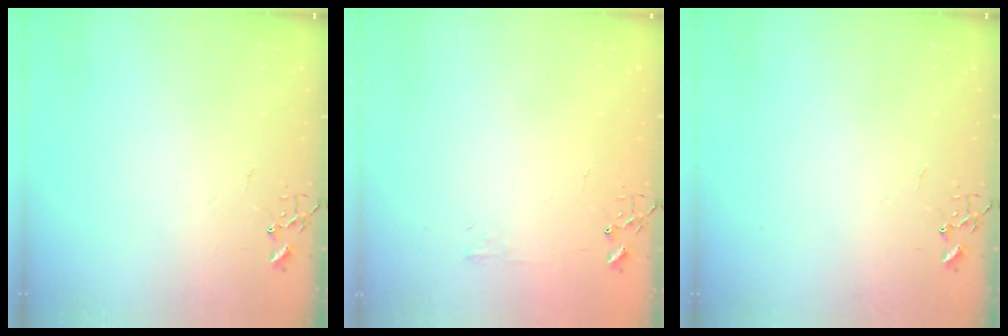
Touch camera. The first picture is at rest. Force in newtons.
{"total": 4.8, "press": 4.7, "slide": 0.7}
{"total": 0.0}